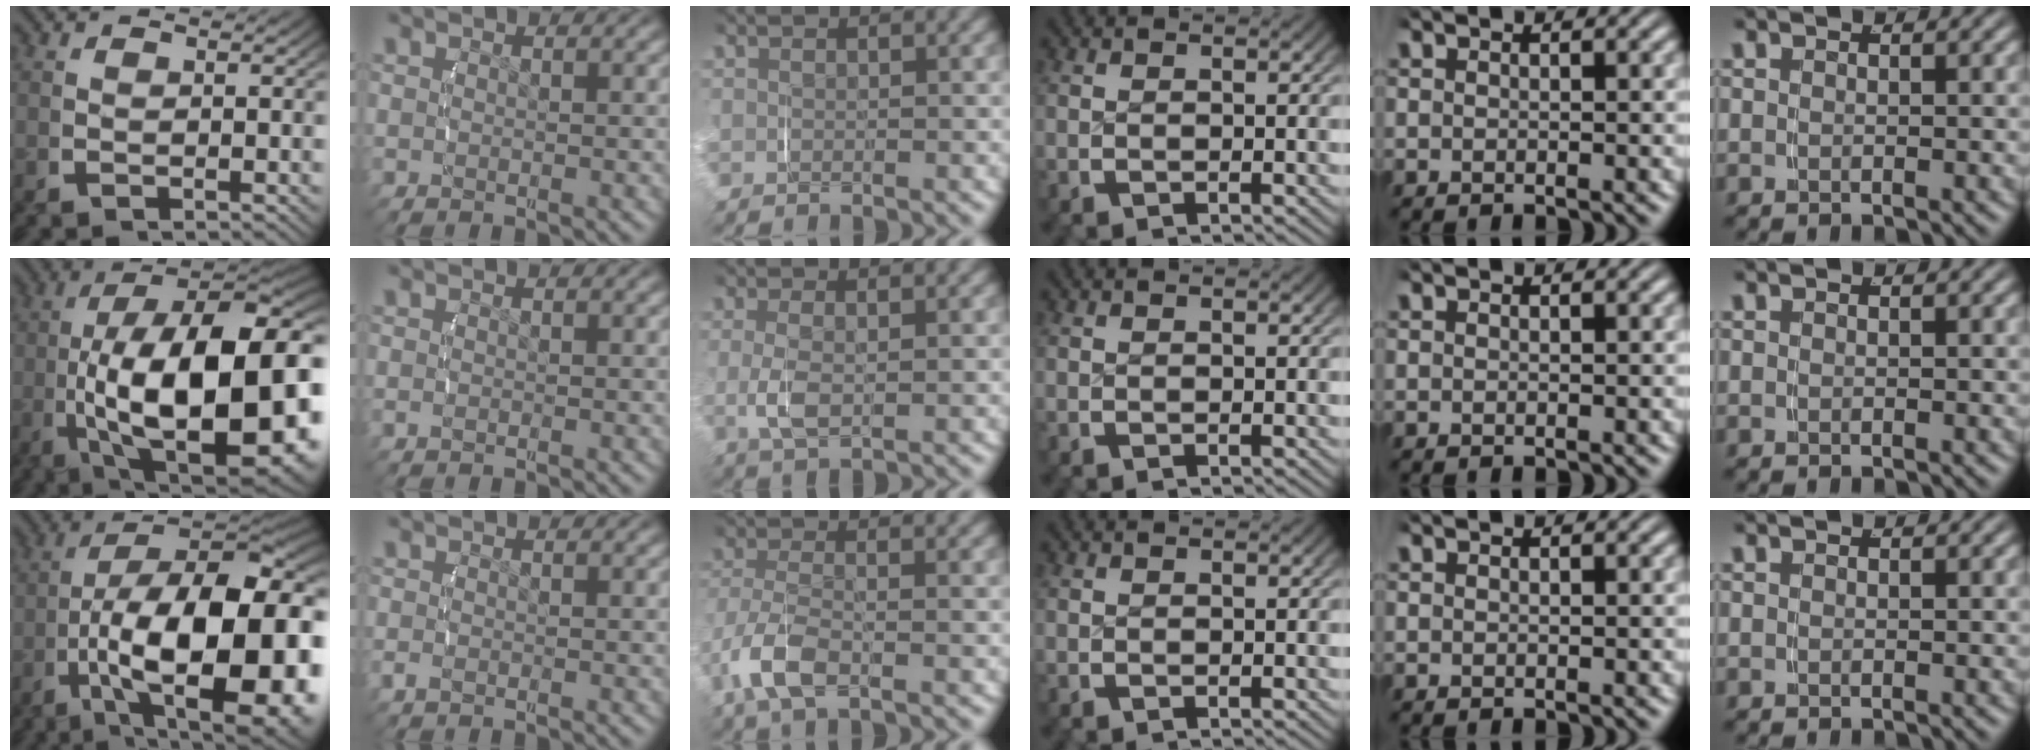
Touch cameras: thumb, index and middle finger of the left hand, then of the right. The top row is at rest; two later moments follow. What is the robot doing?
{"motion": "lift_and_place", "object": "glasses case"}